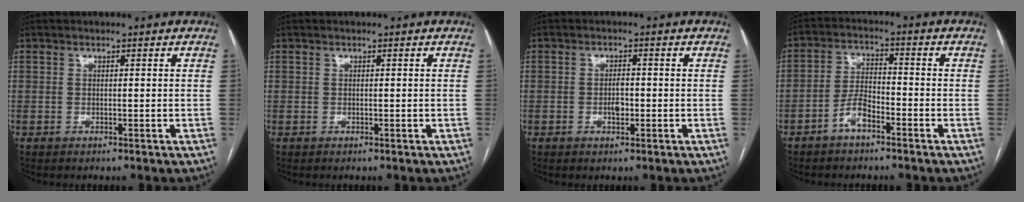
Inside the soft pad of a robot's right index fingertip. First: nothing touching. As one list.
[{"total": 0.0}, {"total": 2.2, "force": [-0.5, 1.0, 1.9], "torque": [-0.031, 0.002, -0.006]}, {"total": 4.7, "force": [-2.9, 1.8, 3.2], "torque": [-0.066, 0.011, -0.057]}]